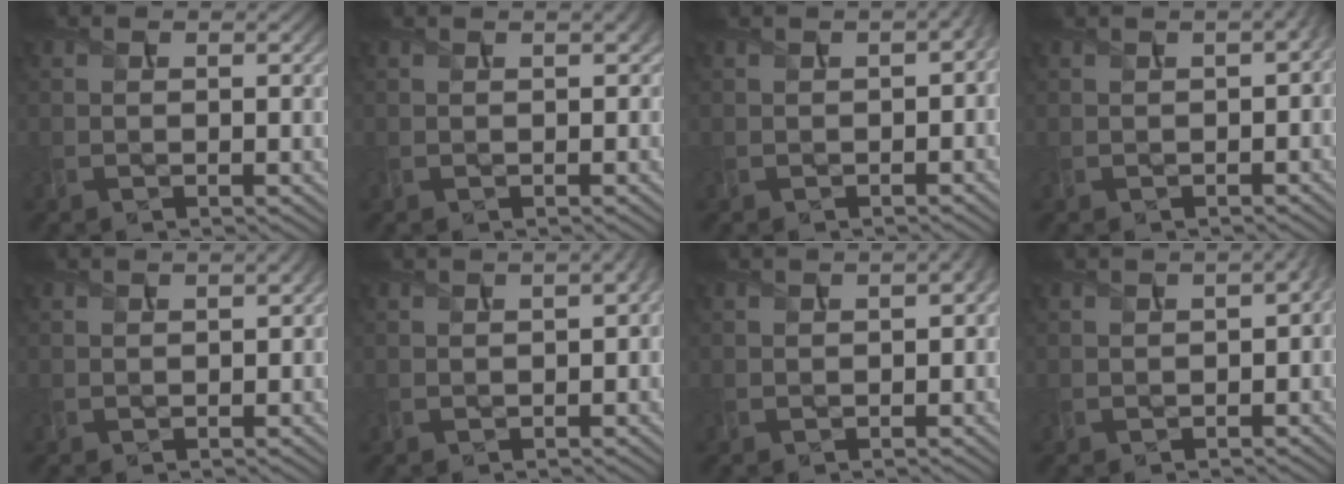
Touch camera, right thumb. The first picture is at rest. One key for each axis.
{"total": 1.8, "fx": 0.7, "fy": 0.8, "fz": 1.4, "tx": -0.022, "ty": 0.003, "tz": 0.011}
{"total": 3.7, "fx": -0.2, "fy": 1.8, "fz": 3.2, "tx": -0.042, "ty": -0.003, "tz": 0.002}
{"total": 4.2, "fx": 0.4, "fy": 1.8, "fz": 3.8, "tx": -0.046, "ty": 0.009, "tz": 0.004}
{"total": 1.7, "fx": 0.5, "fy": 0.6, "fz": 1.5, "tx": -0.030, "ty": 0.004, "tz": 0.005}
{"total": 3.8, "fx": 0.4, "fy": 1.6, "fz": 3.4, "tx": -0.043, "ty": 0.008, "tz": 0.005}
{"total": 2.9, "fx": 0.4, "fy": 1.4, "fz": 2.6, "tx": -0.037, "ty": 0.004, "tz": 0.007}
{"total": 4.2, "fx": -0.3, "fy": 2.1, "fz": 3.6, "tx": -0.045, "ty": -0.002, "tz": 0.003}